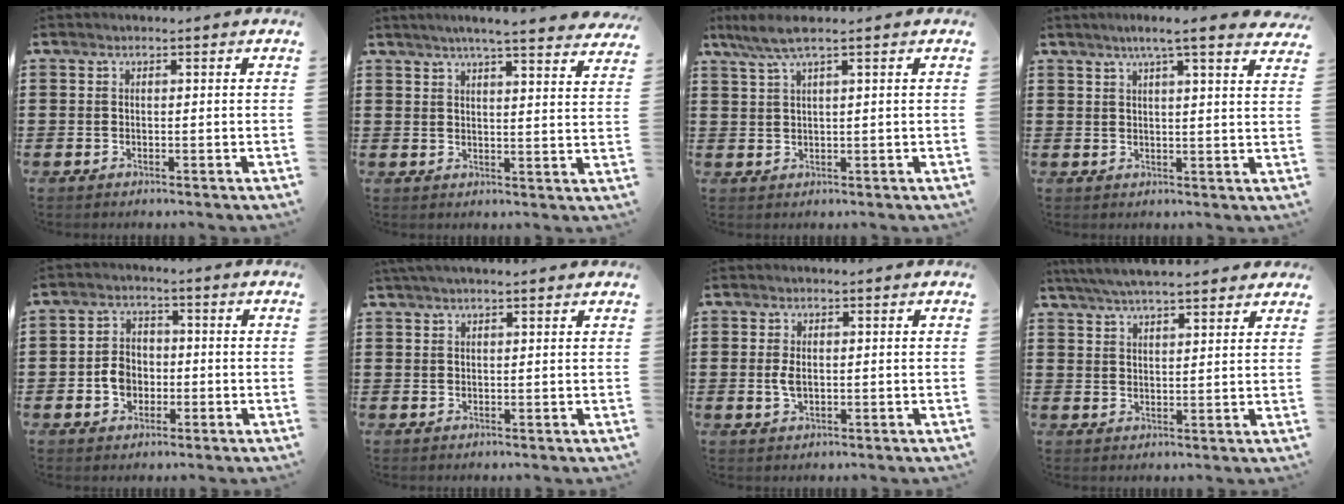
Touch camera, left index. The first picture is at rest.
{"total": 4.6, "force": [4.1, -0.5, 1.9], "torque": [-0.052, -0.014, 0.070]}
{"total": 4.2, "force": [2.4, 0.3, 3.4], "torque": [-0.079, 0.004, 0.041]}
{"total": 4.9, "force": [3.7, -0.4, 3.2], "torque": [-0.065, -0.011, 0.060]}
{"total": 4.5, "force": [-1.2, 3.6, 2.5], "torque": [-0.061, 0.005, -0.025]}
{"total": 2.1, "force": [1.7, 0.2, 1.2], "torque": [-0.025, 0.003, 0.031]}
{"total": 2.6, "force": [0.1, 1.4, 2.3], "torque": [-0.061, -0.002, -0.004]}
{"total": 5.2, "force": [4.8, 0.3, 2.1], "torque": [-0.055, -0.012, 0.086]}